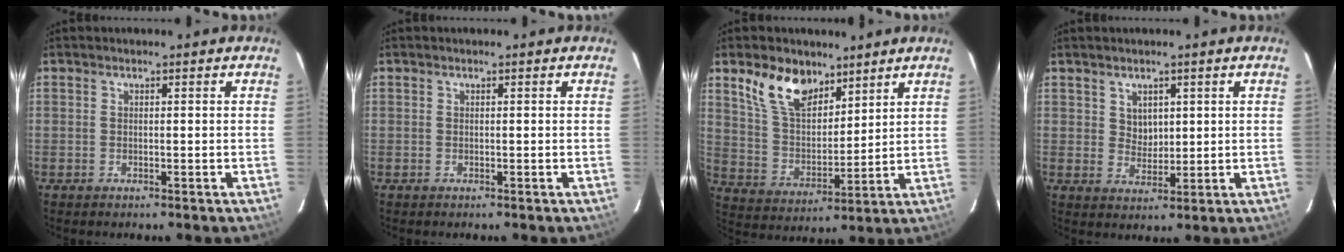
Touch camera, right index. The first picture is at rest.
{"total": 0.0}
{"total": 12.3, "force": [8.0, 6.6, 6.6], "torque": [-0.130, 0.016, 0.160]}
{"total": 3.6, "force": [1.6, 2.9, 1.3], "torque": [-0.017, 0.003, 0.034]}